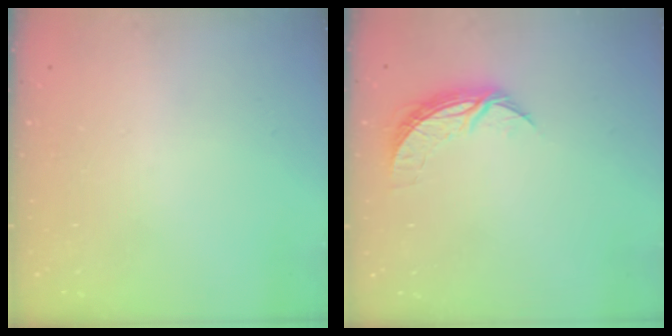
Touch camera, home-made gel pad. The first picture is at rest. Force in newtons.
{"total": 6.8, "press": 6.8, "slide": 0.5}